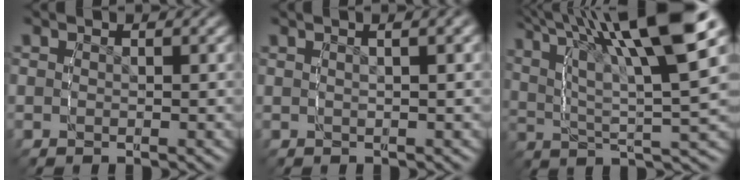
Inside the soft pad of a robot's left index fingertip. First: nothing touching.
{"total": 2.1, "force": [0.9, -0.2, 1.8], "torque": [-0.016, 0.014, 0.013]}
{"total": 10.7, "force": [4.7, 3.6, 8.9], "torque": [-0.135, 0.008, 0.070]}